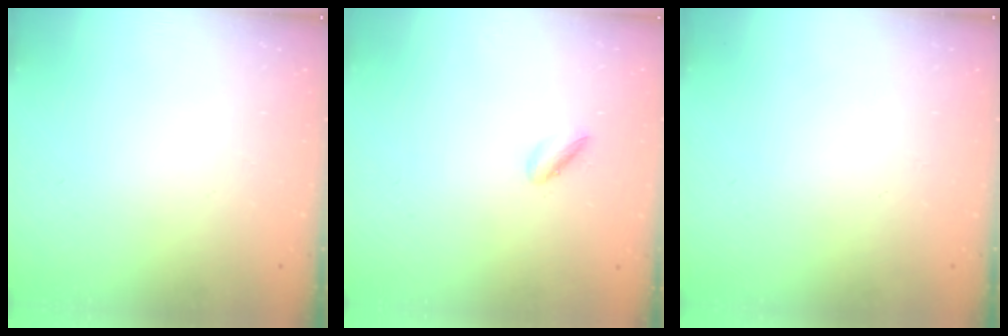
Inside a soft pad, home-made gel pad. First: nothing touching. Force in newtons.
{"total": 2.8, "press": 2.8, "slide": 0.6}
{"total": 0.0}